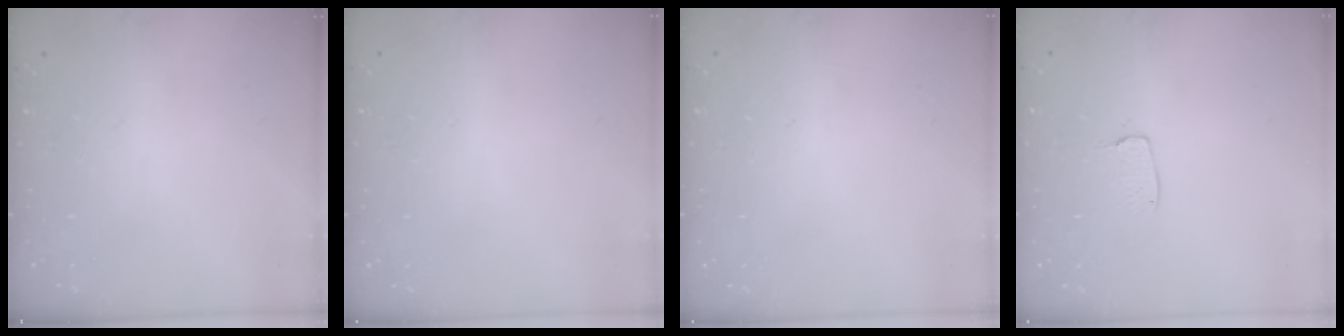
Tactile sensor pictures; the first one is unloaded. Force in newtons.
{"total": 0.0}
{"total": 0.0}
{"total": 5.8, "press": 5.8, "slide": 0.2}